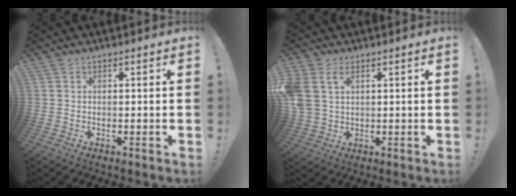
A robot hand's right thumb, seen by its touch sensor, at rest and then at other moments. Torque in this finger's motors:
{"motor_torque": [0.34, 0.37, 0.92, 0.43, 0.18]}